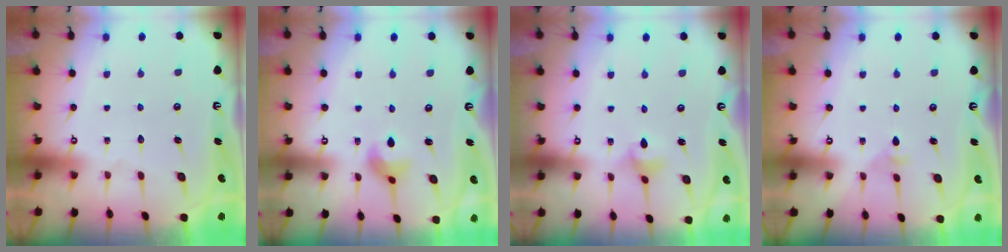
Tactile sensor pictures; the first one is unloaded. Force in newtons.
{"total": 6.0, "press": 6.0, "slide": 0.4}
{"total": 3.6, "press": 3.6, "slide": 0.7}
{"total": 2.9, "press": 2.8, "slide": 0.8}